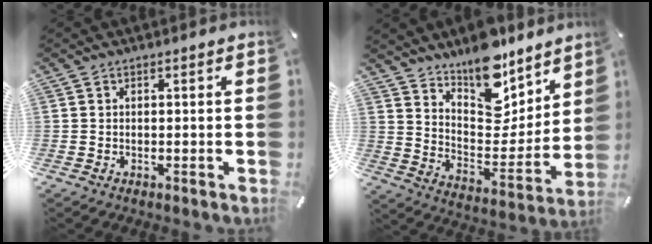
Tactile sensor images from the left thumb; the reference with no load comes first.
{"total": 15.0, "force": [13.0, 6.2, 4.3], "torque": [-0.062, -0.126, 0.232]}